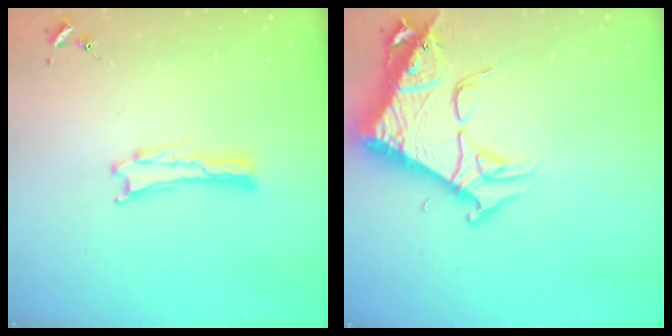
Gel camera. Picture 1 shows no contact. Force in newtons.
{"total": 10.0, "press": 9.9, "slide": 1.3}